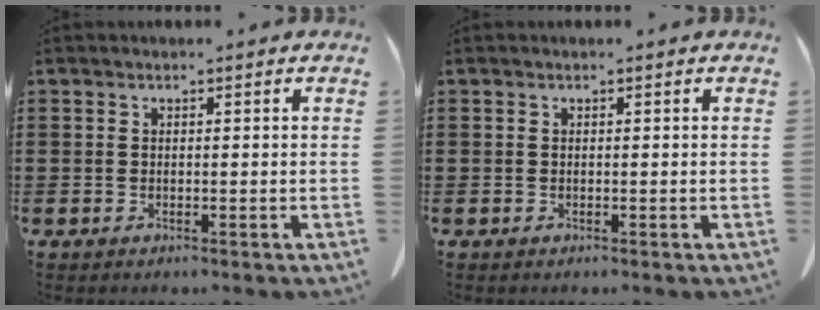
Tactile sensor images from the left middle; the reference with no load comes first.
{"total": 0.0}